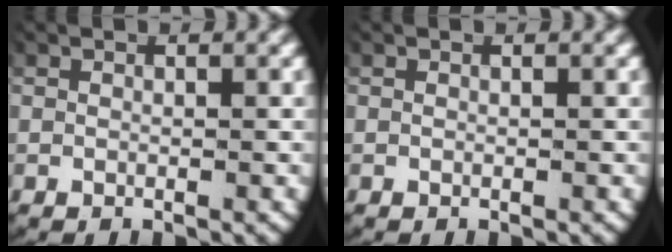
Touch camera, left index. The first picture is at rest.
{"total": 0.0}